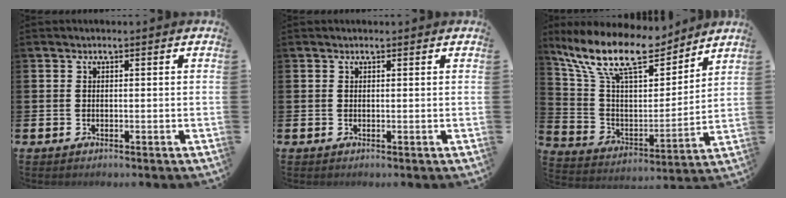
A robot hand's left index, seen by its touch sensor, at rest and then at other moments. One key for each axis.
{"total": 0.0}
{"total": 14.1, "fx": 11.7, "fy": 4.4, "fz": 6.6, "tx": -0.176, "ty": -0.064, "tz": 0.209}